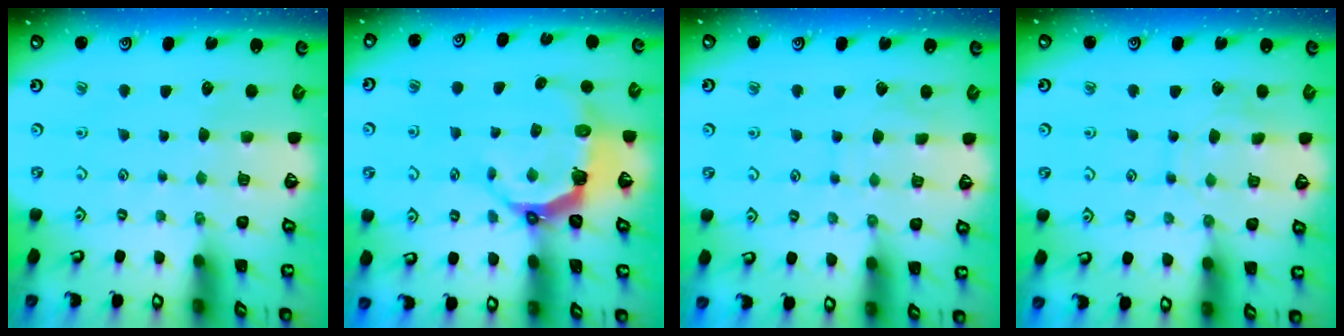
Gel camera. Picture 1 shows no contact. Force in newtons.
{"total": 7.5, "press": 5.8, "slide": 4.7}
{"total": 4.6, "press": 4.6, "slide": 0.5}
{"total": 8.3, "press": 8.3, "slide": 0.6}